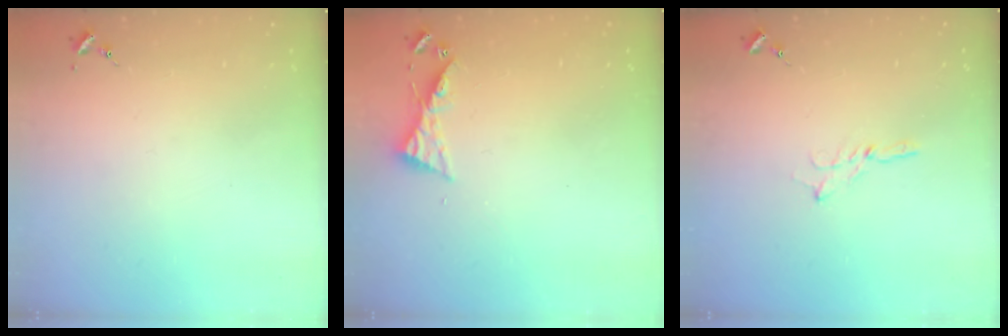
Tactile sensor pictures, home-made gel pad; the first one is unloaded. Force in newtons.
{"total": 5.2, "press": 5.2, "slide": 0.4}
{"total": 2.0, "press": 2.0, "slide": 0.2}